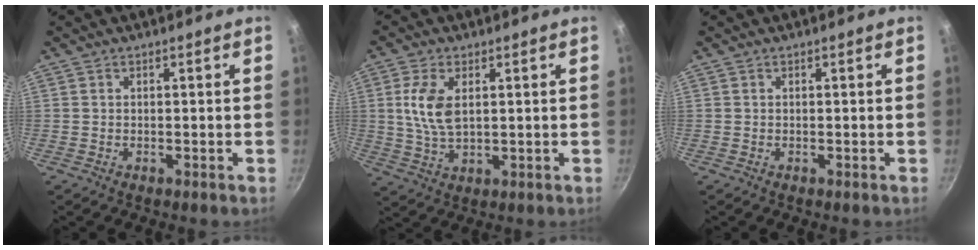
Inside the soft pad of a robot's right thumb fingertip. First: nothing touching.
{"total": 7.9, "force": [1.8, 4.2, 6.5], "torque": [-0.130, -0.005, 0.037]}
{"total": 0.0}